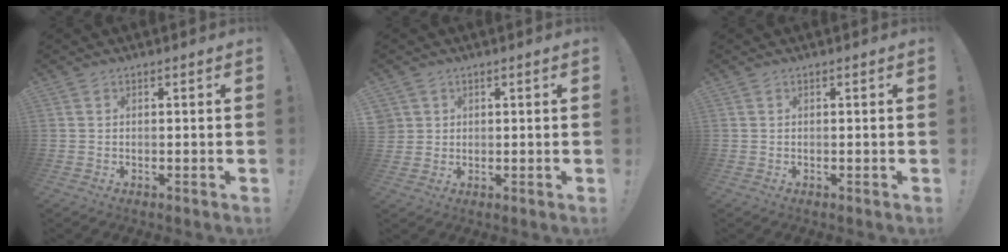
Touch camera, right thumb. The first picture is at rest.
{"total": 3.0, "force": [1.2, 2.7, 0.5], "torque": [-0.014, 0.000, 0.025]}
{"total": 0.0}